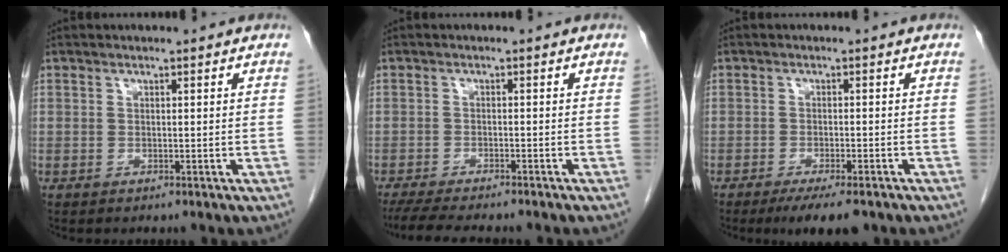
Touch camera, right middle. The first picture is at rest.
{"total": 8.9, "force": [-7.6, 1.1, 4.4], "torque": [-0.066, -0.015, -0.115]}
{"total": 6.2, "force": [-4.5, 1.2, 4.0], "torque": [-0.052, -0.011, -0.065]}